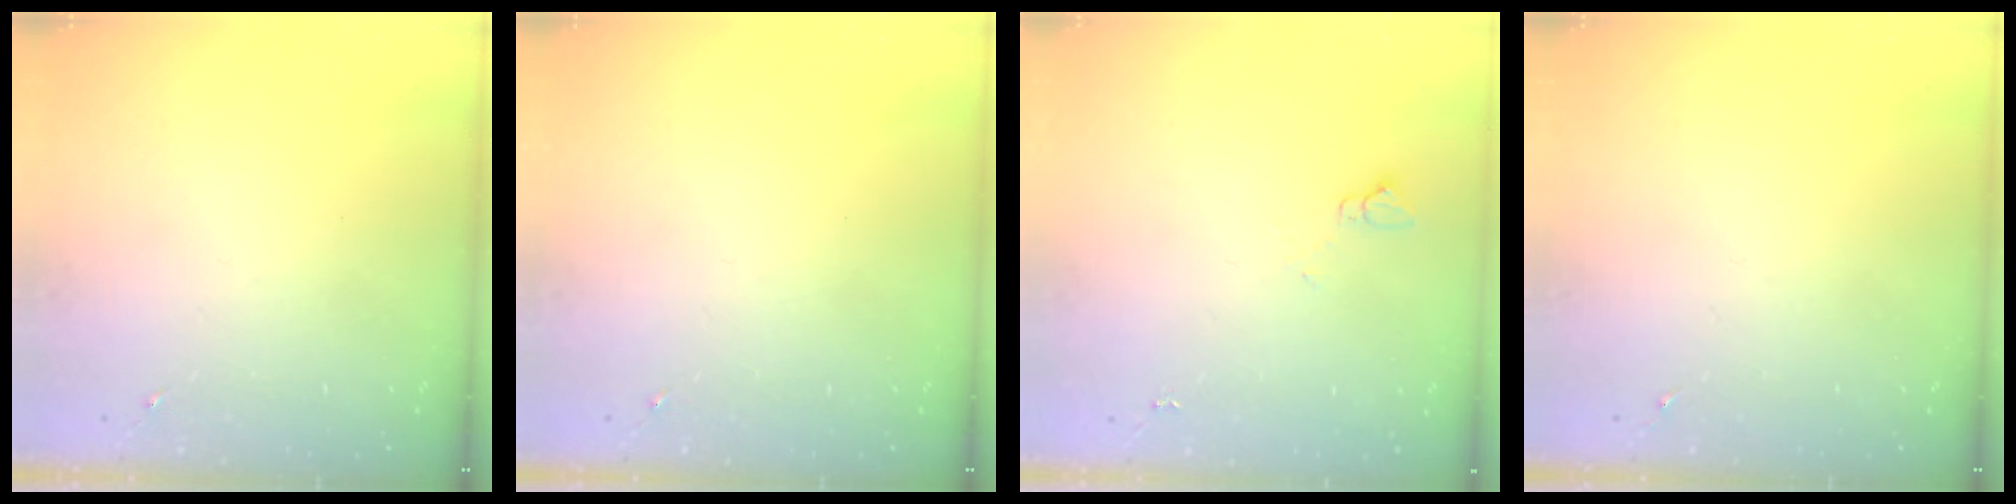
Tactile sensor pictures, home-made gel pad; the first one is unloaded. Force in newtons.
{"total": 0.0}
{"total": 3.1, "press": 3.0, "slide": 0.3}
{"total": 0.0}